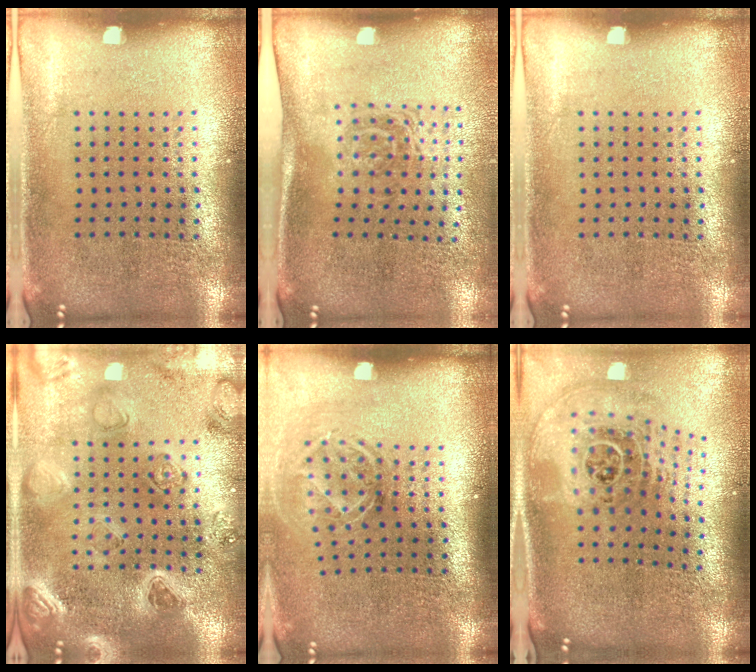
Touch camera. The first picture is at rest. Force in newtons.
{"total": 1.6, "press": 1.1, "slide": 1.1}
{"total": 0.0}
{"total": 2.2, "press": 2.2, "slide": 0.3}
{"total": 1.8, "press": 1.3, "slide": 1.2}
{"total": 2.8, "press": 1.8, "slide": 2.1}